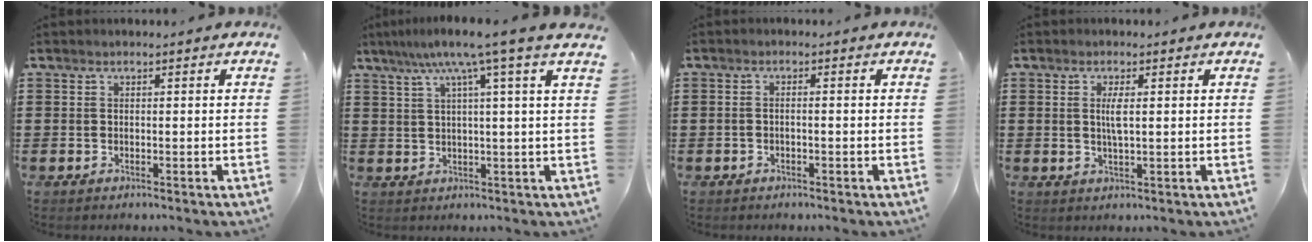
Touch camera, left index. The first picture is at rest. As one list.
[{"total": 7.3, "force": [4.5, -0.7, 5.7], "torque": [-0.117, -0.008, 0.071]}, {"total": 1.0, "force": [-0.6, 0.0, 0.8], "torque": [-0.014, -0.004, -0.010]}, {"total": 2.6, "force": [0.5, 0.4, 2.5], "torque": [-0.052, 0.001, 0.007]}]